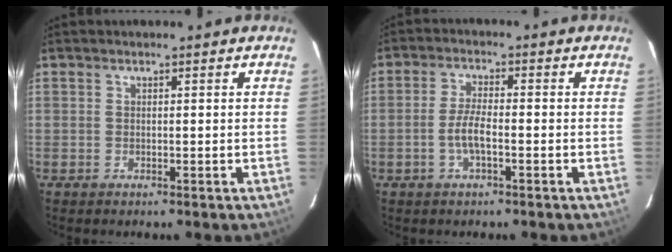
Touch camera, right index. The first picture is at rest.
{"total": 4.4, "force": [-1.5, 1.1, 4.0], "torque": [-0.086, 0.002, -0.029]}